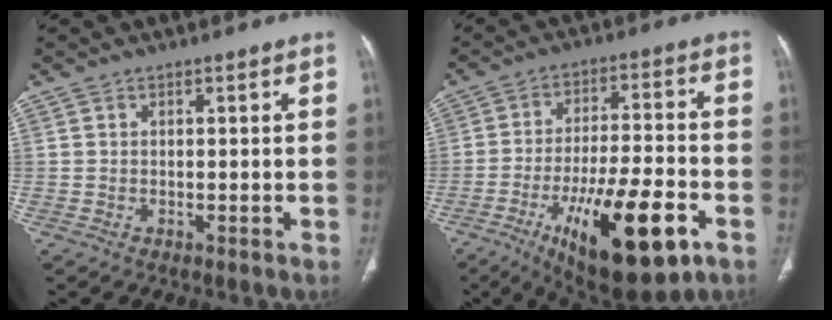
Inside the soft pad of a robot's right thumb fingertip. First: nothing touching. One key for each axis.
{"total": 21.0, "fx": -9.3, "fy": 6.9, "fz": 17.5, "tx": -0.270, "ty": 0.030, "tz": -0.137}